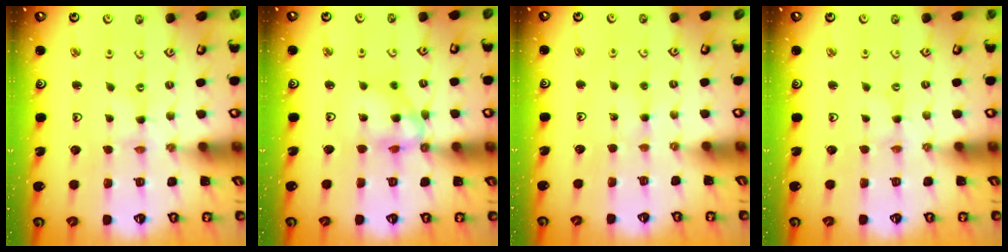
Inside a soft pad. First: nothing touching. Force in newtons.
{"total": 11.8, "press": 11.7, "slide": 1.1}
{"total": 2.6, "press": 2.6, "slide": 0.3}
{"total": 0.0}